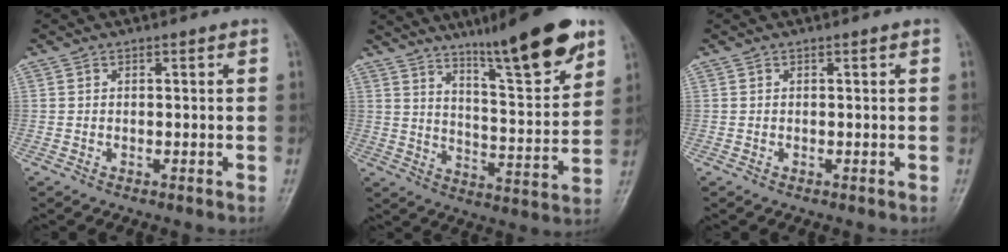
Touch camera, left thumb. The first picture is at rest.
{"total": 17.1, "force": [11.4, 3.0, 12.5], "torque": [-0.163, -0.063, 0.181]}
{"total": 0.0}